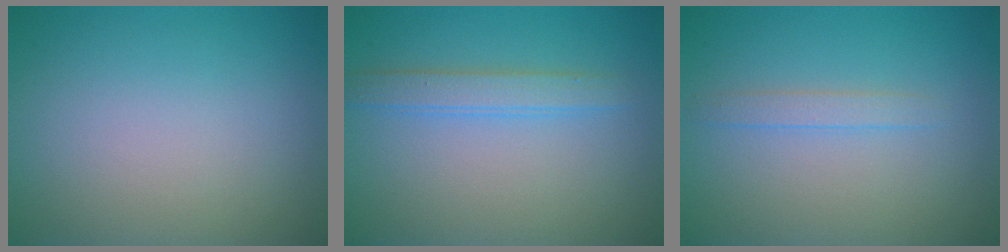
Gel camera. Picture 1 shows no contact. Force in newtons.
{"total": 2.2, "press": 2.2, "slide": 0.1}
{"total": 1.2, "press": 1.2, "slide": 0.2}